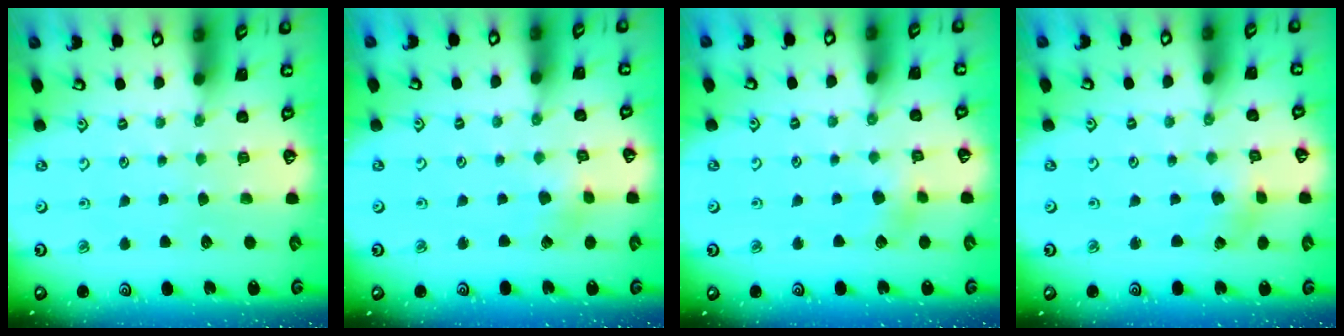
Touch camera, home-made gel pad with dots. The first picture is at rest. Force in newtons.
{"total": 2.5, "press": 2.5, "slide": 0.3}
{"total": 4.9, "press": 4.9, "slide": 0.4}
{"total": 1.4, "press": 1.4, "slide": 0.2}